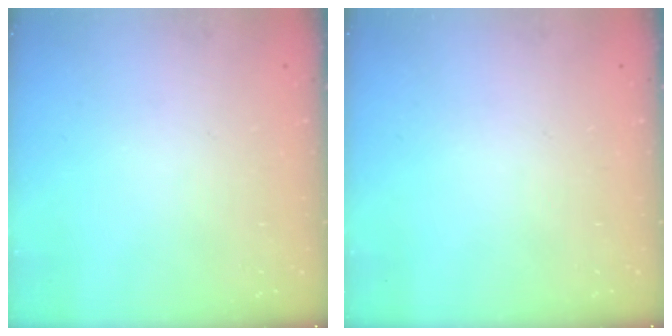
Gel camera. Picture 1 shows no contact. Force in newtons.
{"total": 0.0}